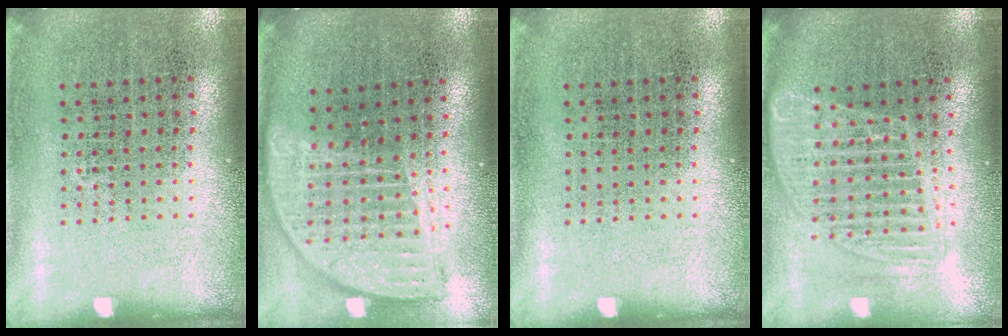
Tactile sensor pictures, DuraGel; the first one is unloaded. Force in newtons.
{"total": 1.8, "press": 1.5, "slide": 1.1}
{"total": 0.0}
{"total": 1.6, "press": 1.4, "slide": 0.7}